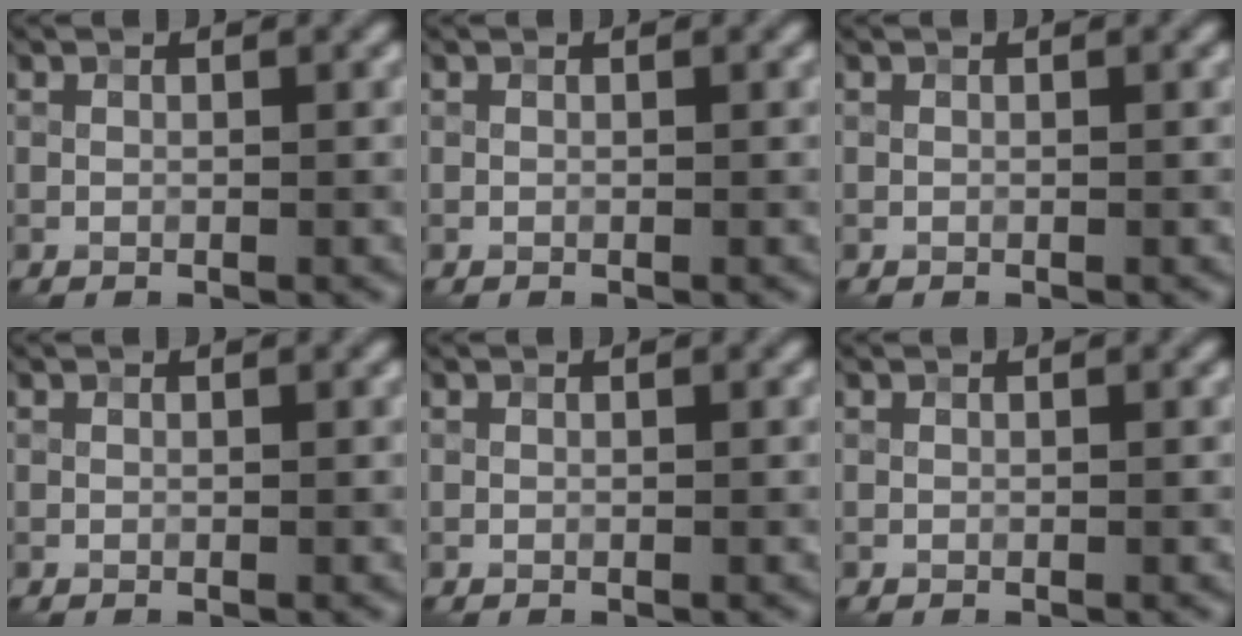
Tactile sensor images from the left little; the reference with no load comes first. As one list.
[{"total": 0.0}, {"total": 0.0}, {"total": 0.0}, {"total": 0.0}, {"total": 0.0}]